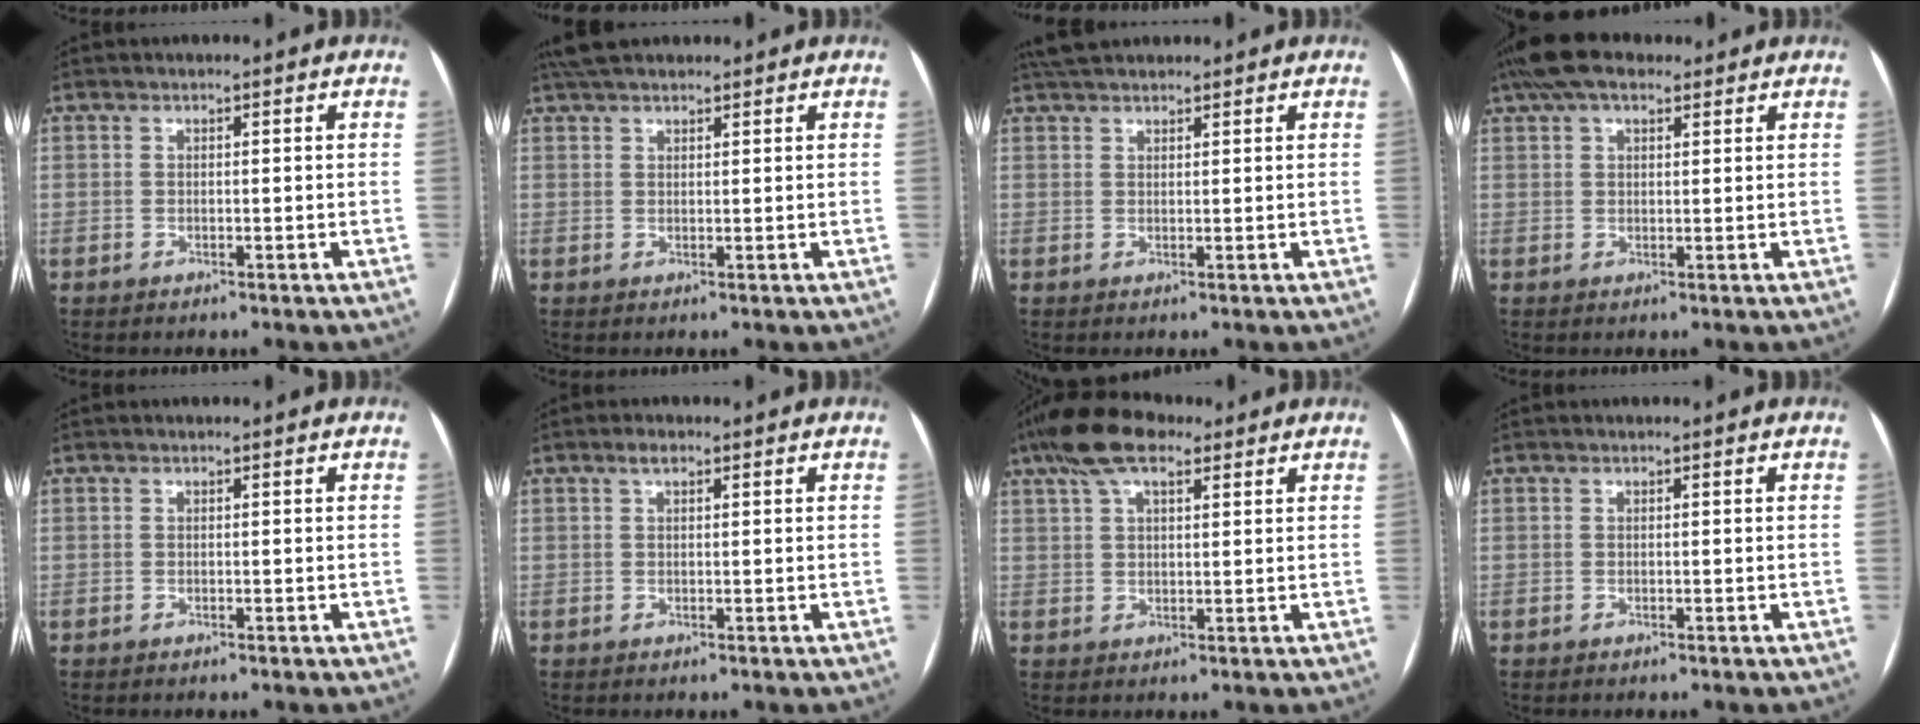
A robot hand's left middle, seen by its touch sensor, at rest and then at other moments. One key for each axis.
{"total": 5.6, "fx": 4.7, "fy": 1.7, "fz": 2.4, "tx": -0.041, "ty": 0.037, "tz": 0.085}
{"total": 5.2, "fx": 4.5, "fy": 1.5, "fz": 2.0, "tx": -0.032, "ty": 0.037, "tz": 0.081}
{"total": 7.4, "fx": 5.2, "fy": 3.2, "fz": 4.2, "tx": -0.085, "ty": 0.040, "tz": 0.093}
{"total": 0.0}
{"total": 1.4, "fx": 0.9, "fy": 0.5, "fz": 1.0, "tx": -0.018, "ty": 0.009, "tz": 0.015}
{"total": 8.7, "fx": 5.6, "fy": 3.3, "fz": 5.8, "tx": -0.117, "ty": 0.035, "tz": 0.100}
{"total": 0.0}